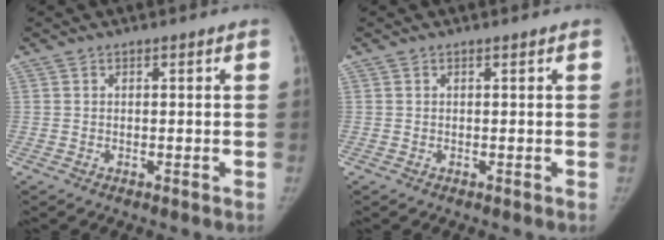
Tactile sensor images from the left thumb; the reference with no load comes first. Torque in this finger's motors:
{"motor_torque": [0.32, -0.04, -0.33, 0.01, 0.07]}